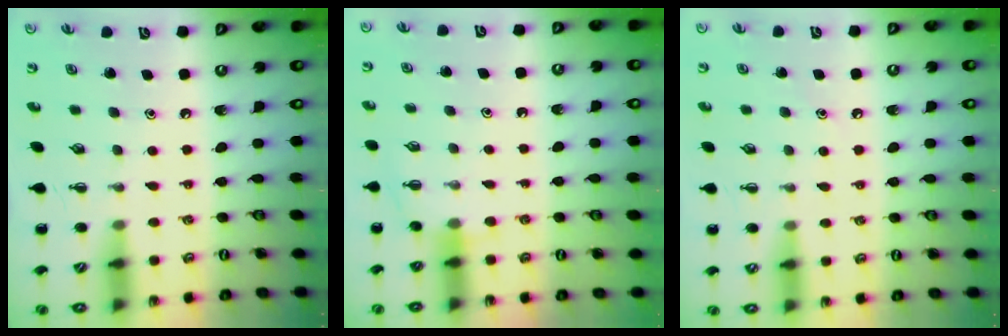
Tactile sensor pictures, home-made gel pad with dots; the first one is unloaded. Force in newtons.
{"total": 6.3, "press": 6.1, "slide": 1.3}
{"total": 5.8, "press": 5.5, "slide": 1.7}